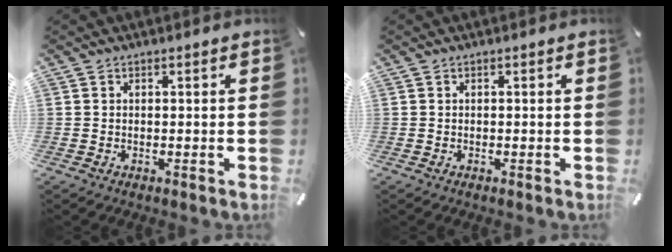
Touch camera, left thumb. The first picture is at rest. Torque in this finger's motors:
{"motor_torque": [0.00, 0.00, 0.00, 0.00, 0.00]}